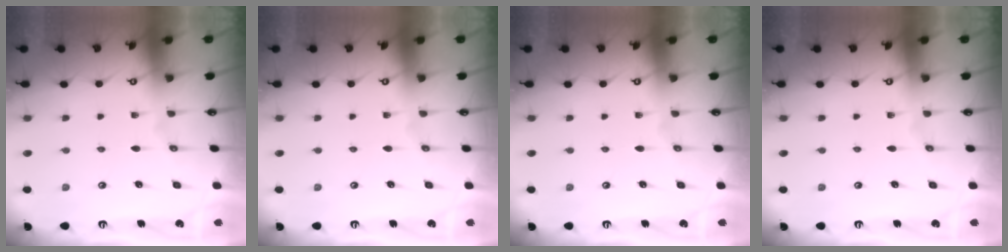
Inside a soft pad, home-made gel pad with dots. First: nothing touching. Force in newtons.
{"total": 0.0}
{"total": 0.0}
{"total": 0.0}